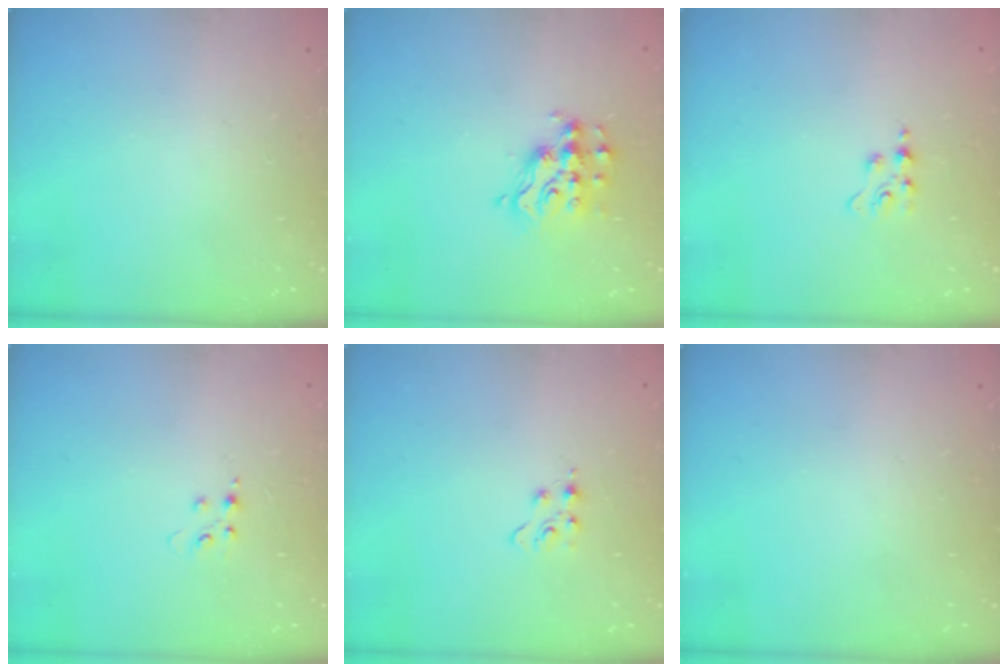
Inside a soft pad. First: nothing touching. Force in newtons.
{"total": 10.7, "press": 10.7, "slide": 0.8}
{"total": 3.1, "press": 3.0, "slide": 0.4}
{"total": 3.7, "press": 3.7, "slide": 0.4}
{"total": 4.0, "press": 3.9, "slide": 0.5}
{"total": 0.0}